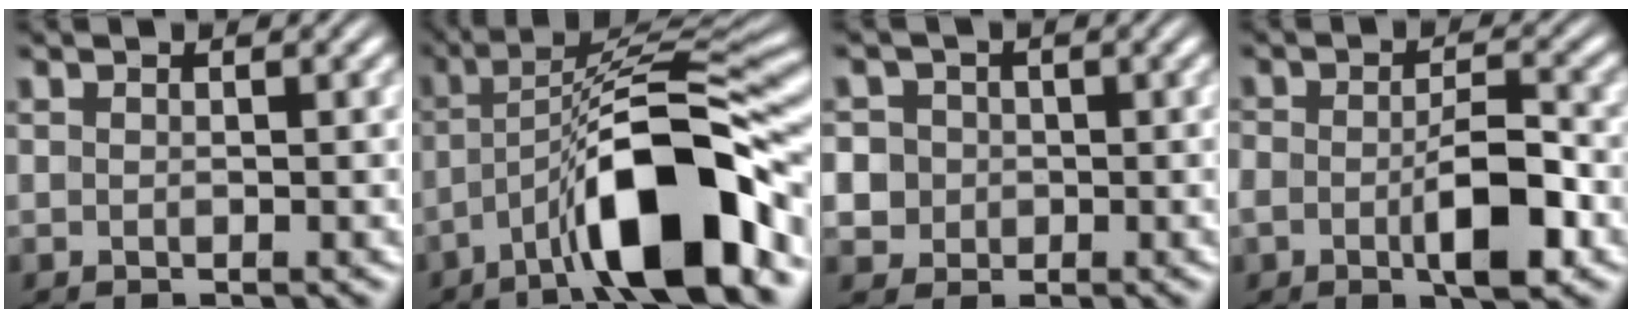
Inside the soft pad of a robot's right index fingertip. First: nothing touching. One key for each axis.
{"total": 10.3, "fx": -2.4, "fy": 3.2, "fz": 9.5, "tx": -0.149, "ty": 0.000, "tz": -0.034}
{"total": 6.7, "fx": -0.6, "fy": 6.4, "fz": 2.2, "tx": -0.066, "ty": -0.024, "tz": -0.007}
{"total": 5.5, "fx": -1.2, "fy": 2.8, "fz": 4.6, "tx": -0.085, "ty": -0.002, "tz": -0.027}